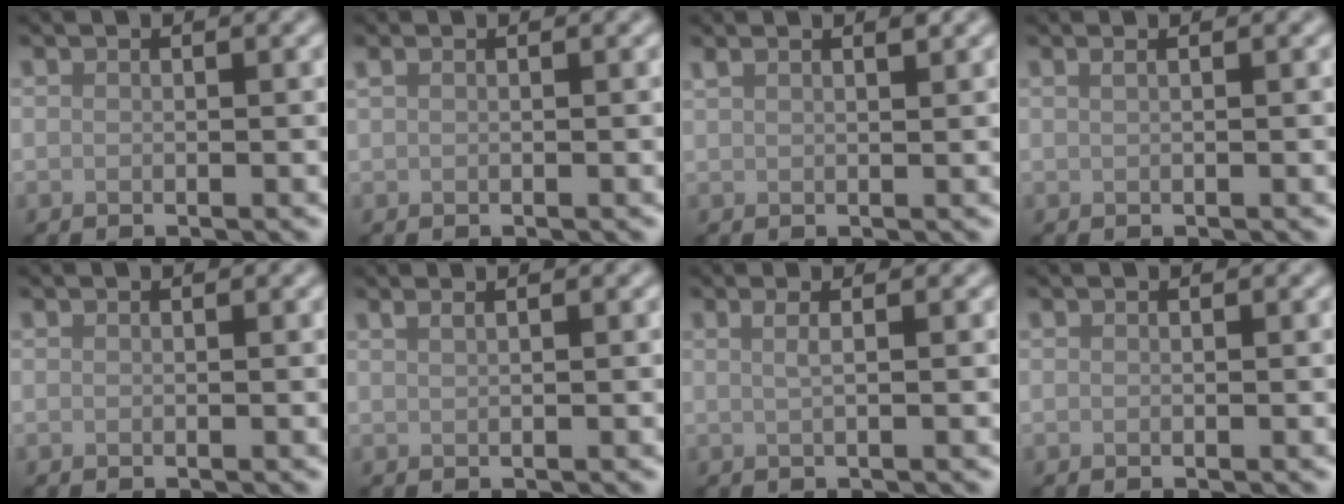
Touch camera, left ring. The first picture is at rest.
{"total": 0.7, "force": [0.4, 0.2, 0.6], "torque": [-0.013, 0.005, 0.009]}
{"total": 1.5, "force": [1.2, 0.3, 0.9], "torque": [-0.017, 0.002, 0.020]}
{"total": 1.2, "force": [0.6, 0.6, 0.8], "torque": [-0.007, -0.002, -0.001]}
{"total": 0.0}
{"total": 1.4, "force": [1.0, 0.6, 0.9], "torque": [-0.004, -0.003, 0.005]}
{"total": 1.9, "force": [0.7, 0.9, 1.6], "torque": [-0.017, -0.004, -0.006]}
{"total": 0.0}